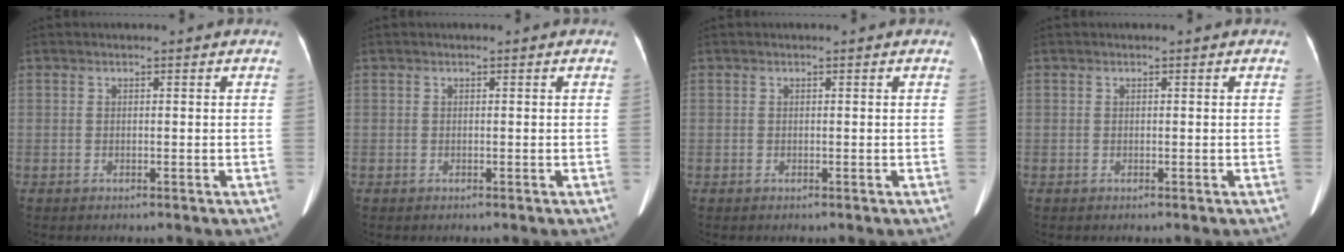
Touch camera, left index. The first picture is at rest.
{"total": 0.0}
{"total": 0.0}
{"total": 0.0}